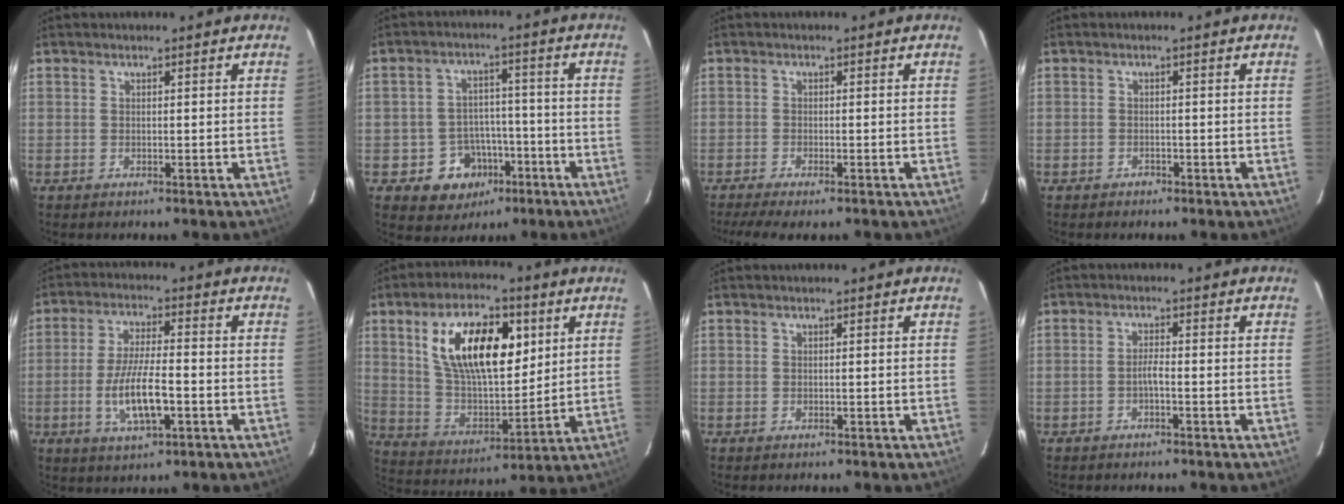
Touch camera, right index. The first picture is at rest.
{"total": 9.1, "force": [-4.5, 7.6, 2.2], "torque": [-0.050, 0.031, -0.046]}
{"total": 5.8, "force": [-4.6, 0.8, 3.5], "torque": [-0.081, -0.021, -0.080]}
{"total": 1.2, "force": [-0.9, 0.8, 0.0], "torque": [-0.001, 0.006, -0.015]}
{"total": 10.0, "force": [-2.9, 2.7, 9.1], "torque": [-0.179, -0.008, -0.050]}
{"total": 19.3, "force": [6.8, 9.4, 15.5], "torque": [-0.271, 0.013, 0.129]}
{"total": 0.0}
{"total": 1.7, "force": [-0.9, 0.1, 1.4], "torque": [-0.028, 0.004, -0.017]}